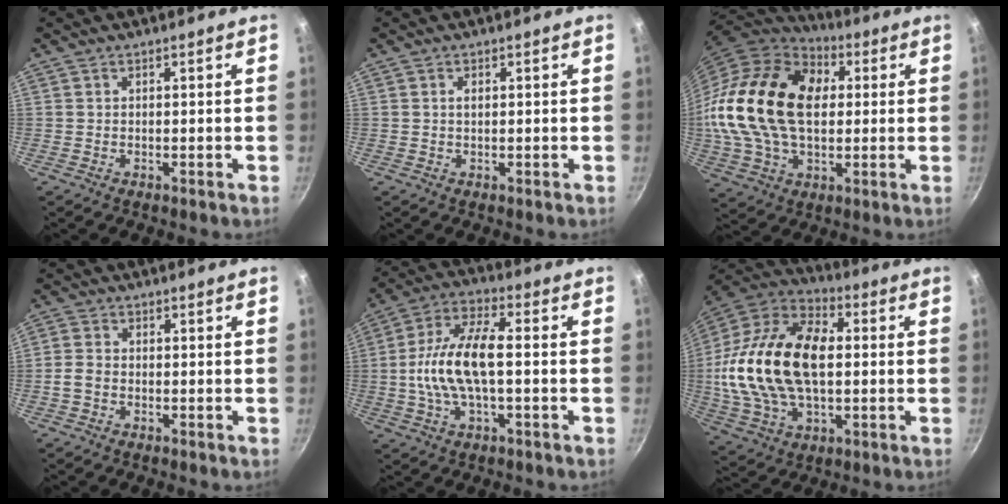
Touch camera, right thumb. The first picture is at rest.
{"total": 1.2, "force": [0.3, 0.6, 0.9], "torque": [-0.015, 0.003, 0.005]}
{"total": 26.7, "force": [3.2, 17.5, 19.9], "torque": [-0.358, 0.025, 0.053]}
{"total": 3.1, "force": [-0.9, 2.2, 1.9], "torque": [-0.042, 0.012, -0.024]}
{"total": 14.0, "force": [-0.8, 6.0, 12.6], "torque": [-0.242, 0.032, -0.027]}
{"total": 27.0, "force": [1.1, 16.4, 21.4], "torque": [-0.398, 0.024, 0.016]}